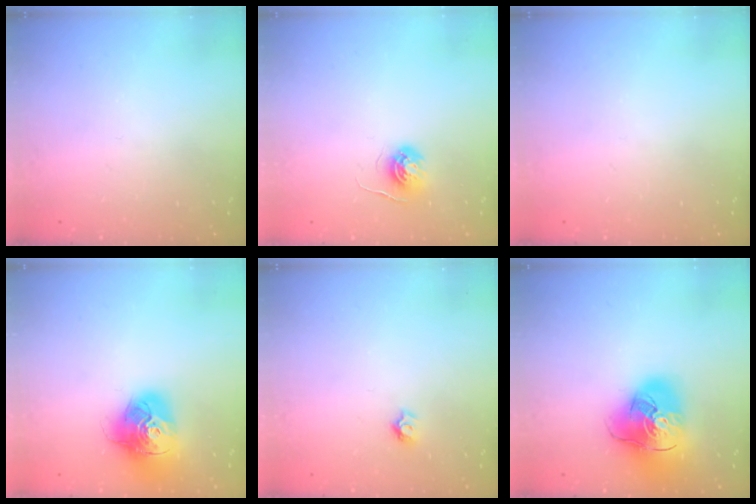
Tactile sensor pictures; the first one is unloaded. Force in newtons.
{"total": 4.3, "press": 4.3, "slide": 0.5}
{"total": 0.0}
{"total": 16.4, "press": 16.4, "slide": 1.7}
{"total": 4.2, "press": 4.2, "slide": 0.4}
{"total": 19.7, "press": 19.5, "slide": 2.7}